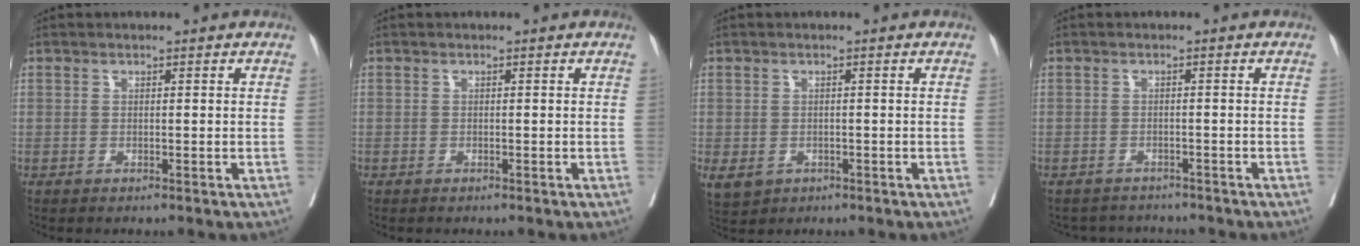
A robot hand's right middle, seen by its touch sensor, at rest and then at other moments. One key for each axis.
{"total": 0.0}
{"total": 5.5, "fx": -2.3, "fy": 4.5, "fz": 2.1, "tx": -0.049, "ty": -0.006, "tz": -0.027}
{"total": 4.7, "fx": -4.5, "fy": 1.2, "fz": -0.1, "tx": 0.004, "ty": 0.005, "tz": -0.058}